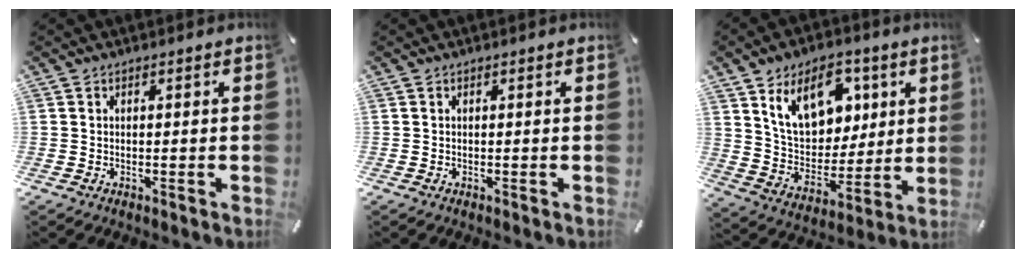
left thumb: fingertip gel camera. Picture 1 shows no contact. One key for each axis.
{"total": 0.0}
{"total": 15.8, "fx": 7.9, "fy": 11.0, "fz": 8.0, "tx": -0.139, "ty": -0.026, "tz": 0.153}